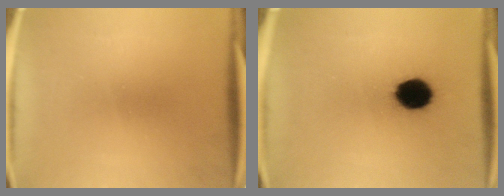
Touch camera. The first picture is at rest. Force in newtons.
{"total": 10.5}